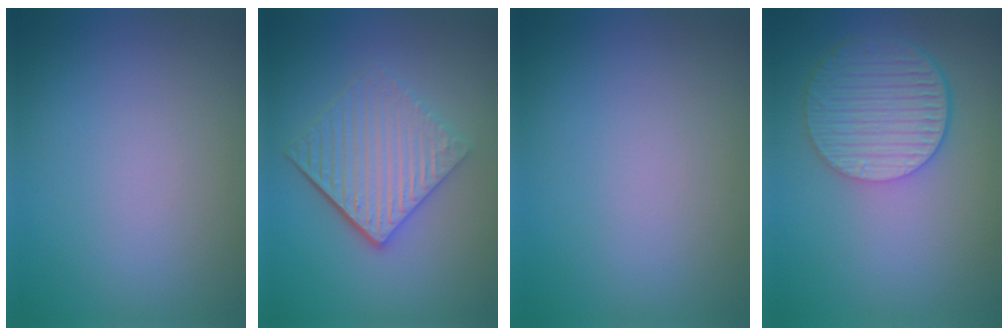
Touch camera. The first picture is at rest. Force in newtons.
{"total": 5.6, "press": 3.9, "slide": 3.9}
{"total": 0.0}
{"total": 6.0, "press": 4.4, "slide": 4.0}